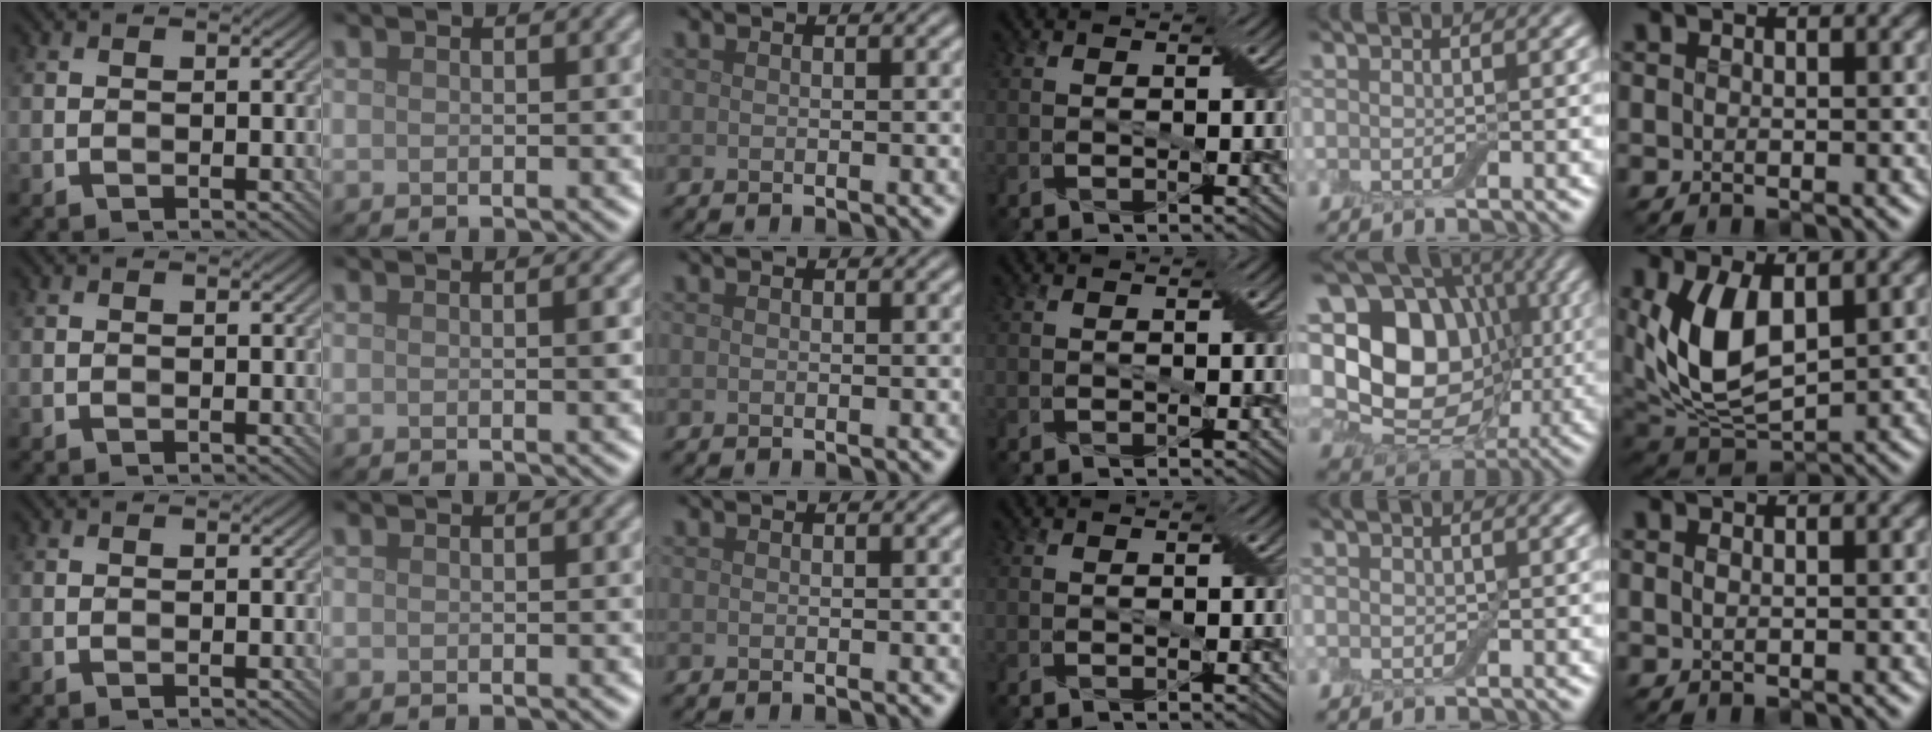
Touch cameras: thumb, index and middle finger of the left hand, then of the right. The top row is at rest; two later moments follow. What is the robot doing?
{"motion": "extract", "object": "drawer"}